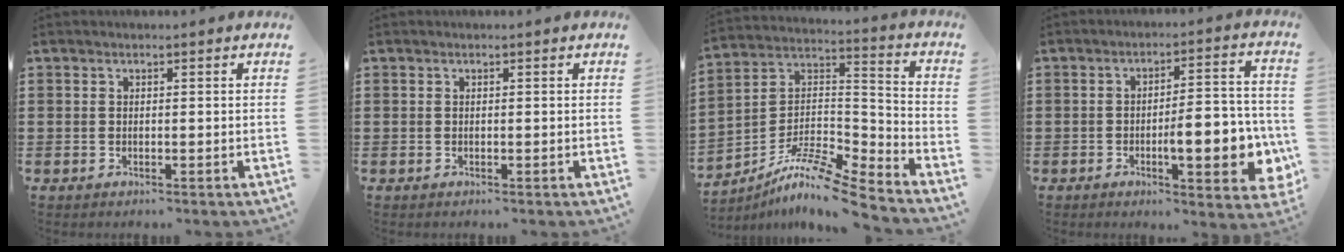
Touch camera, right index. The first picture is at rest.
{"total": 0.0}
{"total": 9.9, "force": [-8.2, 1.4, 5.4], "torque": [-0.113, 0.006, -0.169]}
{"total": 10.3, "force": [-2.6, 3.2, 9.4], "torque": [-0.119, -0.009, -0.044]}